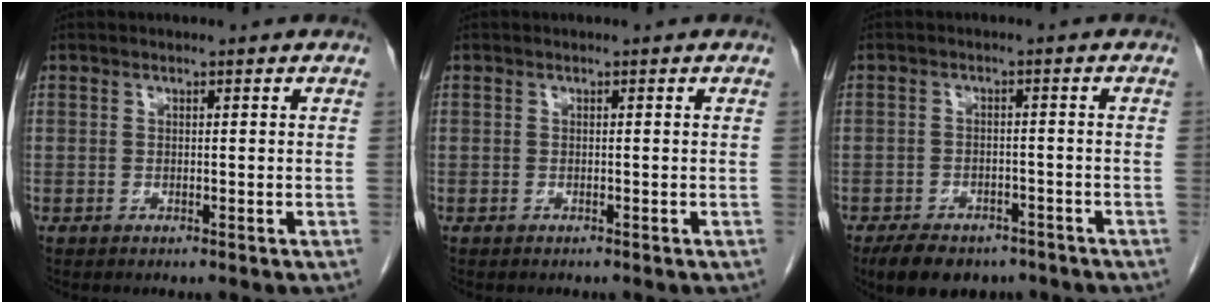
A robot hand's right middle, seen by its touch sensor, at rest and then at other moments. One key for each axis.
{"total": 0.0}
{"total": 9.3, "fx": -7.0, "fy": 4.6, "fz": 3.9, "tx": -0.054, "ty": 0.000, "tz": -0.101}